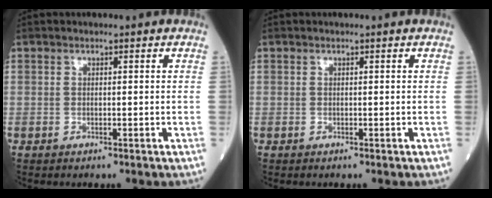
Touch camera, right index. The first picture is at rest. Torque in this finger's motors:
{"motor_torque": [0.00, 0.00, 0.00, -0.01]}